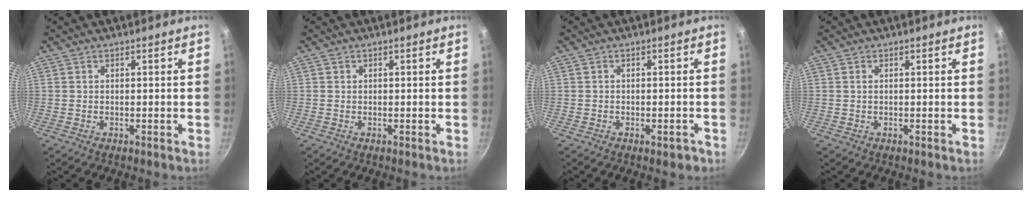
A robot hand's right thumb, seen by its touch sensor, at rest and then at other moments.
{"total": 0.0}
{"total": 1.7, "force": [-1.0, 0.7, 1.2], "torque": [-0.013, 0.008, -0.010]}
{"total": 0.0}